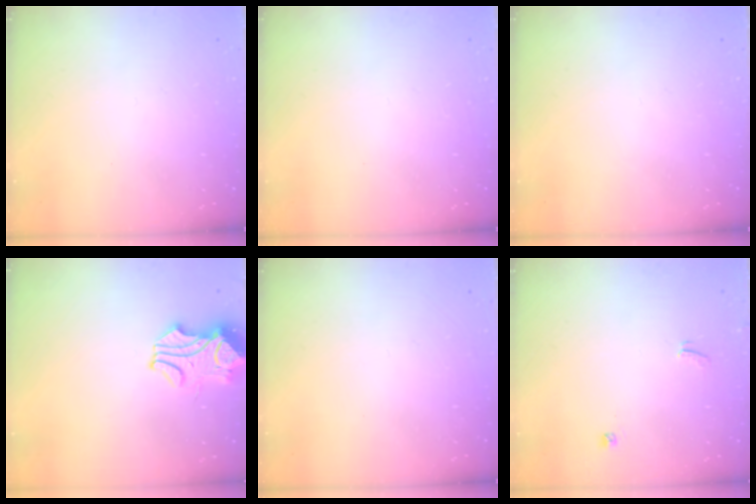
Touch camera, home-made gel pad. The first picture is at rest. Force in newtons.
{"total": 0.0}
{"total": 0.0}
{"total": 1.1, "press": 0.6, "slide": 0.9}
{"total": 0.0}
{"total": 2.1, "press": 2.1, "slide": 0.3}